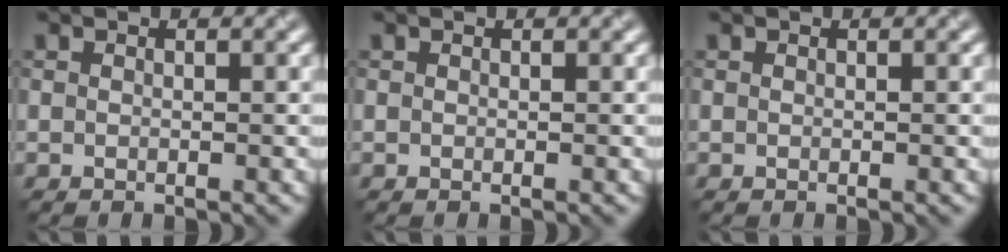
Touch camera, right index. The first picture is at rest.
{"total": 0.0}
{"total": 0.0}